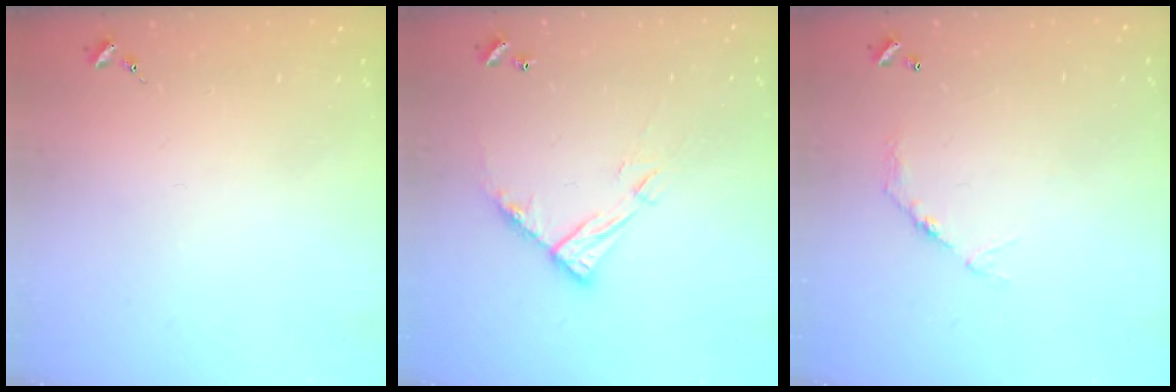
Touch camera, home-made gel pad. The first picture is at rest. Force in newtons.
{"total": 12.8, "press": 12.8, "slide": 0.7}
{"total": 5.7, "press": 5.7, "slide": 0.4}